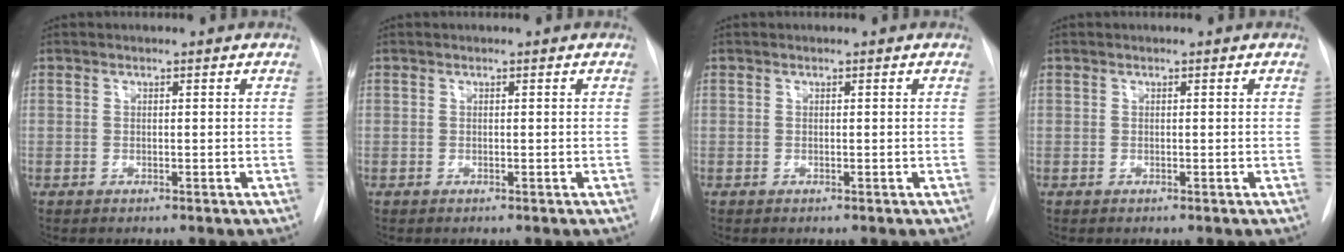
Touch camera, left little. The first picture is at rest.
{"total": 0.0}
{"total": 0.0}
{"total": 0.0}